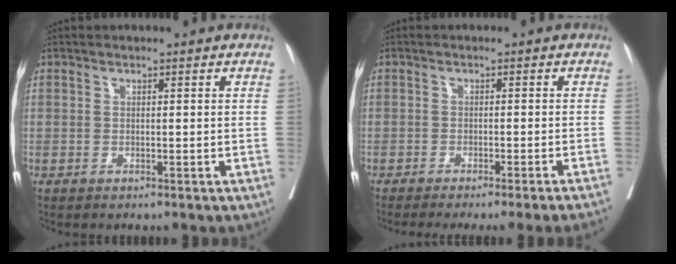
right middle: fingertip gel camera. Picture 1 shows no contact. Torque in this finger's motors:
{"motor_torque": [1.08, -1.06, 0.14, 0.05]}